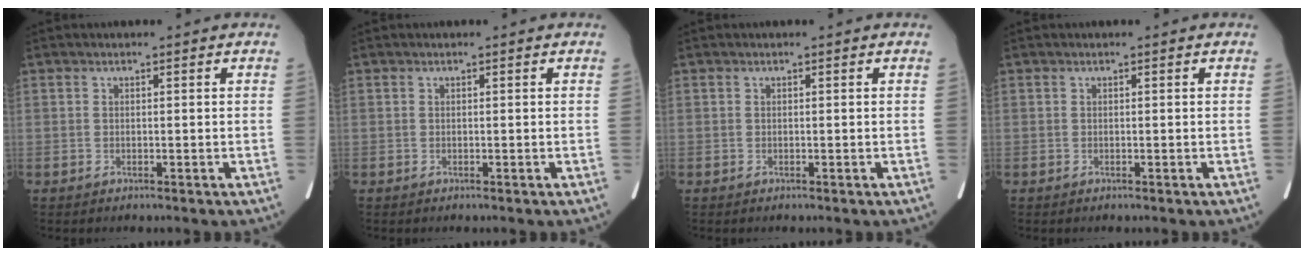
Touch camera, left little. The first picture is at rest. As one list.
[{"total": 0.0}, {"total": 0.0}, {"total": 0.0}]